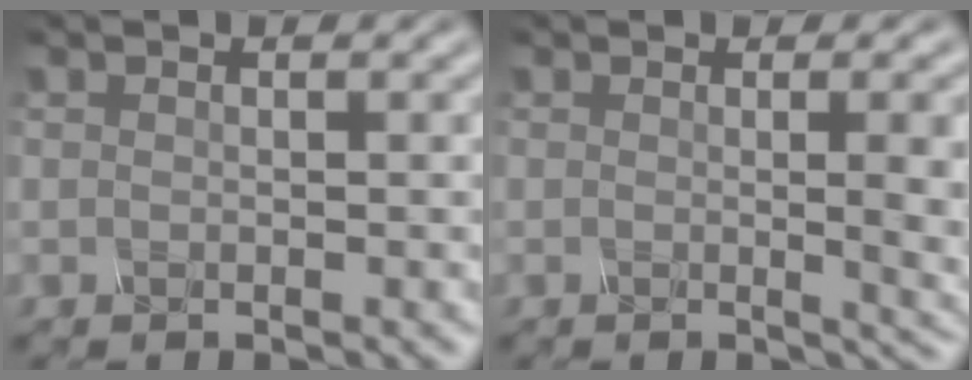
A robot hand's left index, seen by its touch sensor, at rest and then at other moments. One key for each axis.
{"total": 6.5, "fx": 0.1, "fy": 2.5, "fz": 6.0, "tx": -0.041, "ty": -0.001, "tz": 0.004}